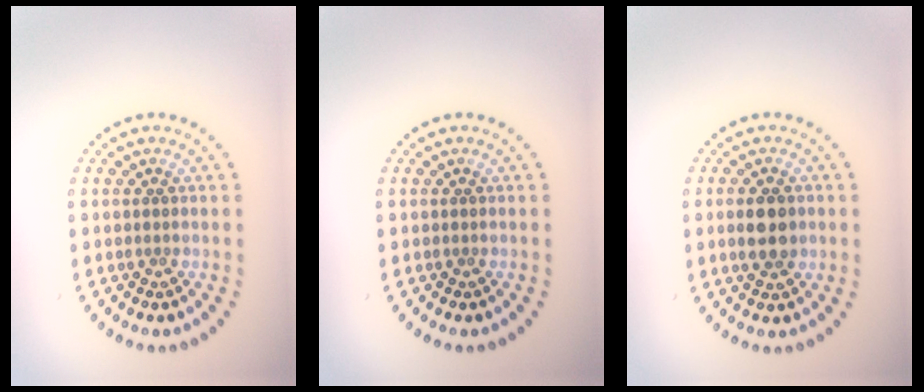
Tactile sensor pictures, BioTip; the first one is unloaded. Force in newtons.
{"total": 0.0}
{"total": 2.9, "press": 2.9, "slide": 0.1}